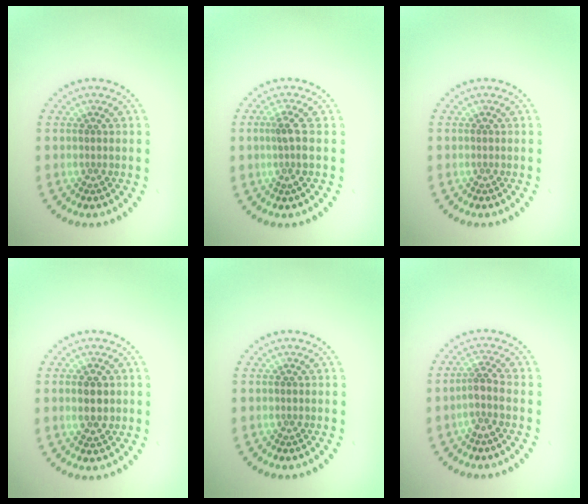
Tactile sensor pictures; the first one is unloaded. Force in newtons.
{"total": 2.0, "press": 1.4, "slide": 1.4}
{"total": 0.0}
{"total": 2.5, "press": 2.5, "slide": 0.2}
{"total": 0.0}
{"total": 2.3, "press": 1.7, "slide": 1.5}